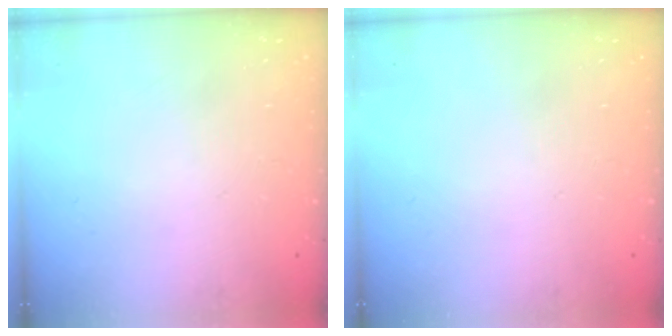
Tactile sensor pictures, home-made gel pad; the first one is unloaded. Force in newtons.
{"total": 0.0}